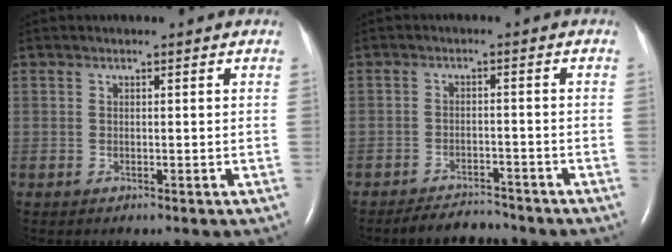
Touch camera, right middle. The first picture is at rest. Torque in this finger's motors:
{"motor_torque": [0.29, -0.21, -0.02, -0.01]}